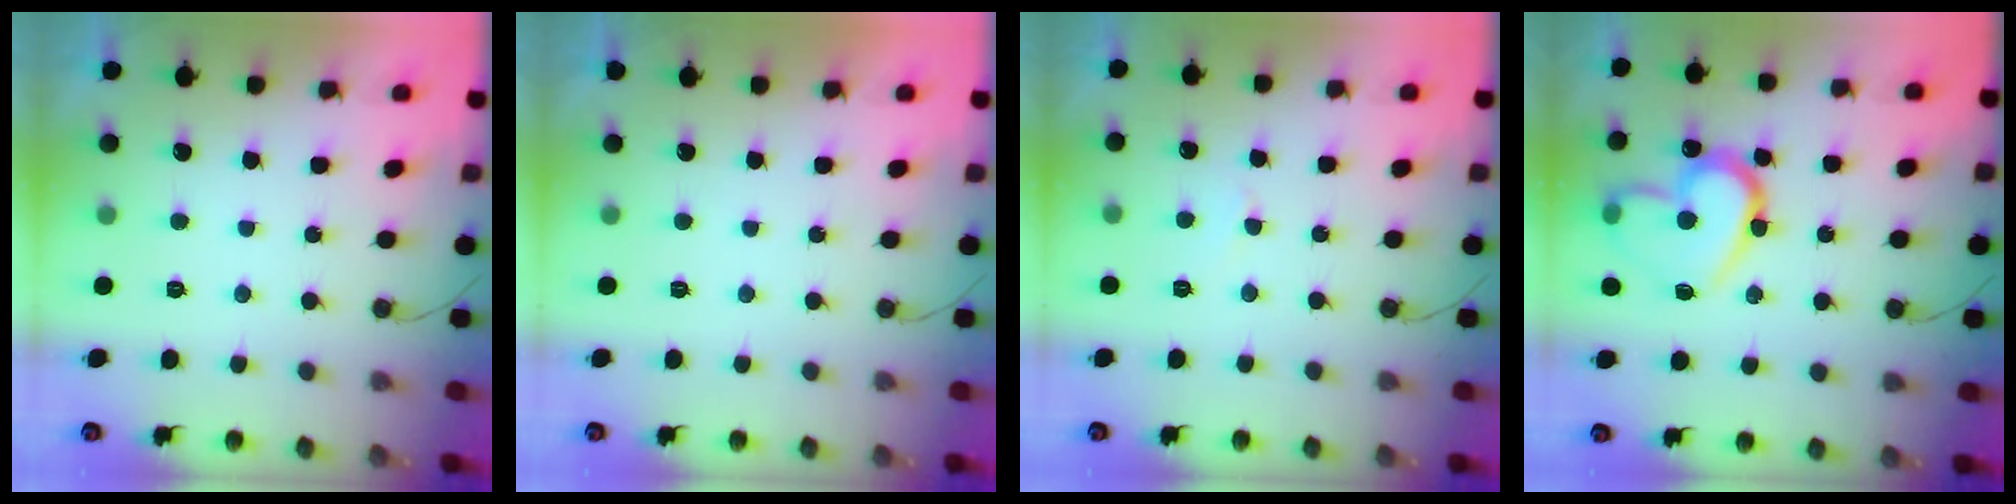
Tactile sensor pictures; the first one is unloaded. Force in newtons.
{"total": 1.7, "press": 1.7, "slide": 0.0}
{"total": 3.0, "press": 3.0, "slide": 0.4}
{"total": 17.0, "press": 16.9, "slide": 2.3}